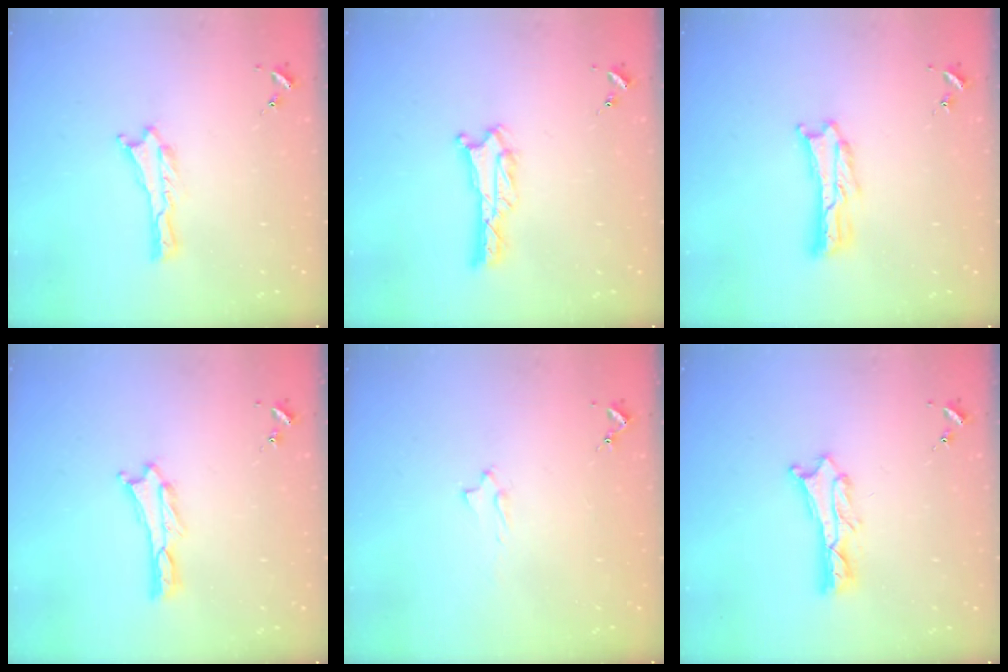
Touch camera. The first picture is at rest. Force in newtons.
{"total": 1.4, "press": 1.4, "slide": 0.1}
{"total": 1.6, "press": 1.6, "slide": 0.3}
{"total": 0.5, "press": 0.5, "slide": 0.2}
{"total": 2.0, "press": 2.0, "slide": 0.4}
{"total": 2.0, "press": 2.0, "slide": 0.2}